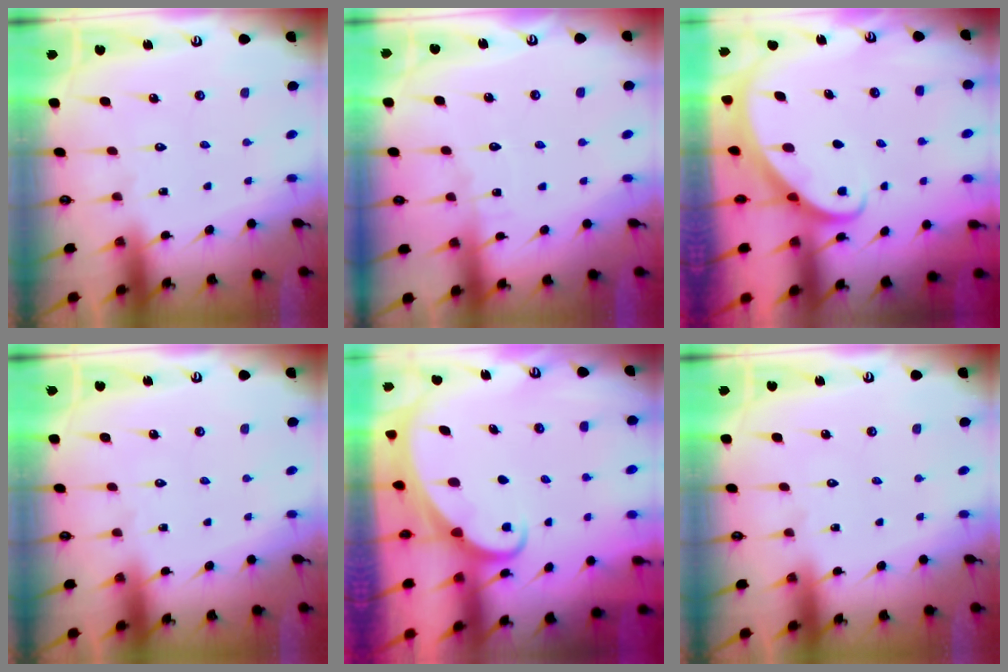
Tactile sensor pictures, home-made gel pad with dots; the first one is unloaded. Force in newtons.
{"total": 2.6, "press": 2.6, "slide": 0.3}
{"total": 2.7, "press": 2.6, "slide": 0.2}
{"total": 0.0}
{"total": 2.6, "press": 2.6, "slide": 0.2}
{"total": 0.0}